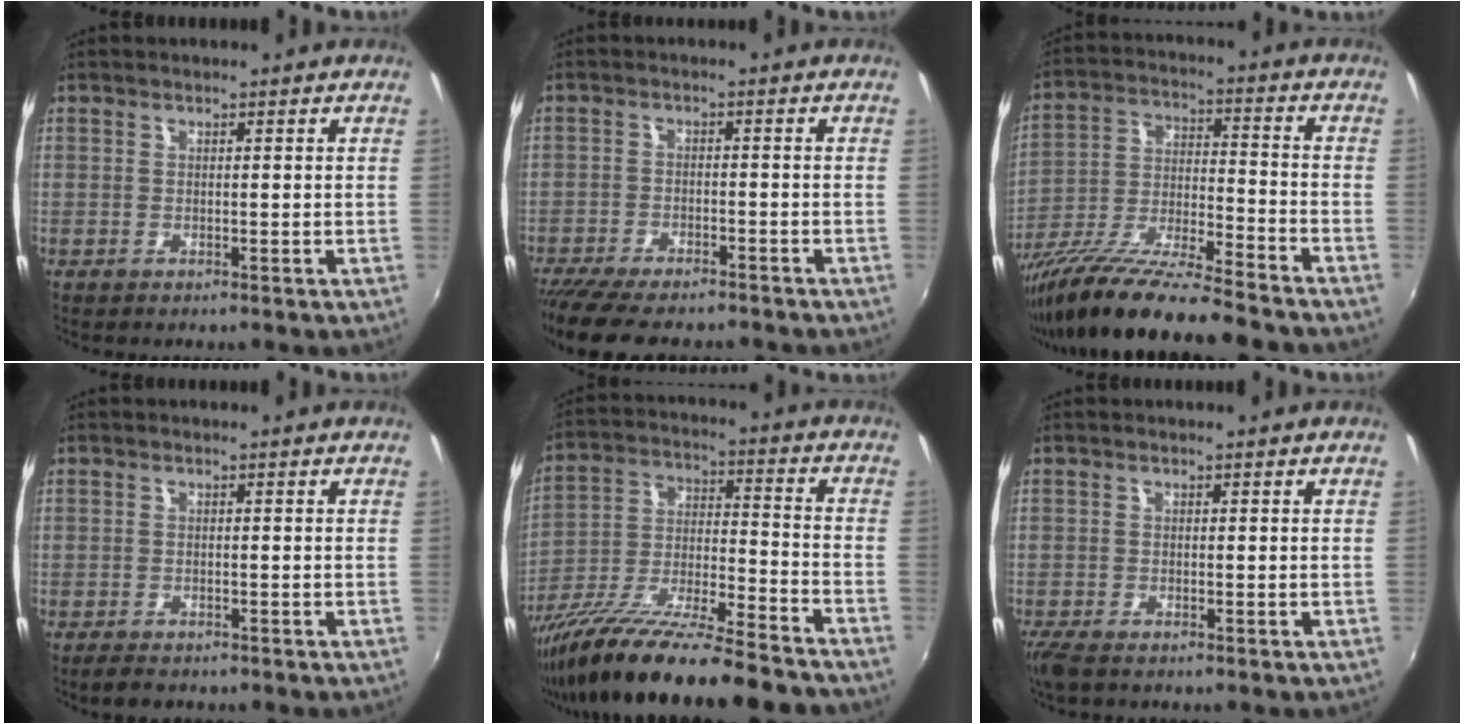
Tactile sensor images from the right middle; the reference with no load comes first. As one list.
[{"total": 12.5, "force": [-10.7, 2.7, 5.8], "torque": [-0.131, -0.038, -0.172]}, {"total": 17.2, "force": [-14.0, 1.2, 9.9], "torque": [-0.191, -0.035, -0.242]}, {"total": 3.1, "force": [-2.5, 1.2, 1.4], "torque": [-0.035, -0.011, -0.044]}, {"total": 21.9, "force": [-17.4, 2.5, 13.1], "torque": [-0.235, -0.042, -0.280]}, {"total": 3.6, "force": [-2.7, 1.1, 2.1], "torque": [-0.047, -0.017, -0.051]}]